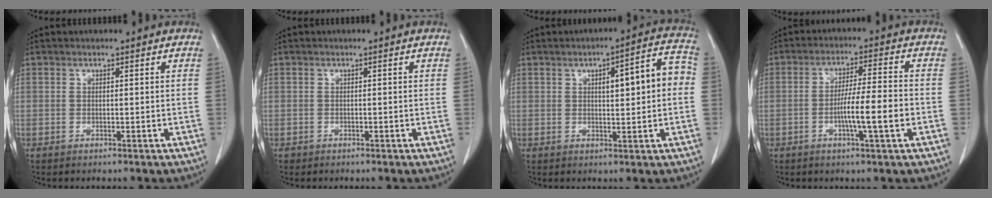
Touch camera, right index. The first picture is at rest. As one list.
[{"total": 0.6, "force": [-0.2, 0.5, 0.1], "torque": [-0.003, 0.004, -0.002]}, {"total": 9.5, "force": [1.0, 2.3, 9.2], "torque": [-0.126, 0.033, 0.018]}, {"total": 8.6, "force": [-2.3, 0.3, 8.2], "torque": [-0.140, 0.004, -0.041]}]